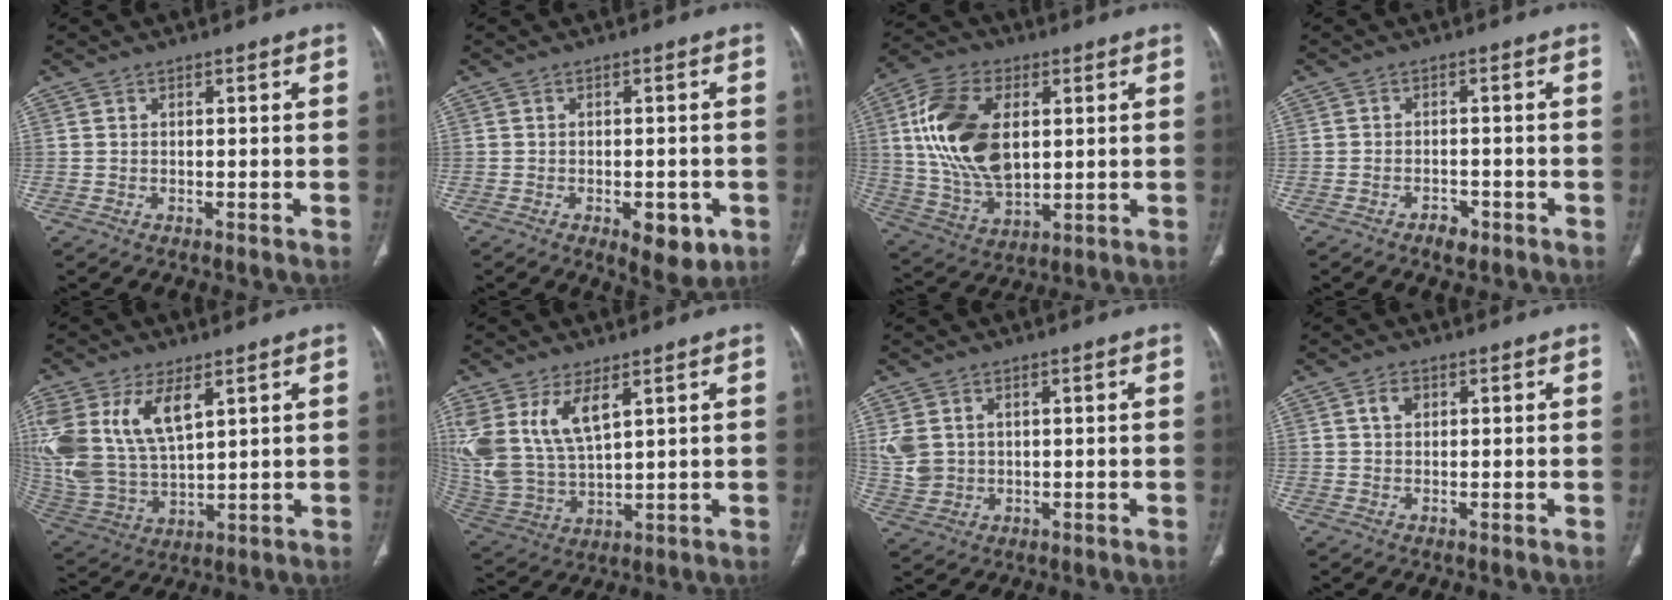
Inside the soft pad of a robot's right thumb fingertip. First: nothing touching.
{"total": 6.6, "force": [-2.6, 3.1, 5.3], "torque": [-0.054, 0.001, -0.023]}
{"total": 19.1, "force": [3.7, 11.2, 15.0], "torque": [-0.281, -0.007, 0.074]}
{"total": 2.5, "force": [-1.7, 1.4, 1.2], "torque": [-0.013, 0.008, -0.023]}
{"total": 19.3, "force": [7.5, 10.6, 14.3], "torque": [-0.313, -0.019, 0.156]}
{"total": 15.2, "force": [6.8, 7.7, 11.3], "torque": [-0.239, -0.027, 0.151]}
{"total": 5.7, "force": [1.4, 4.5, 3.3], "torque": [-0.068, -0.003, 0.040]}
{"total": 2.2, "force": [0.8, 1.6, 1.4], "torque": [-0.023, 0.003, 0.013]}